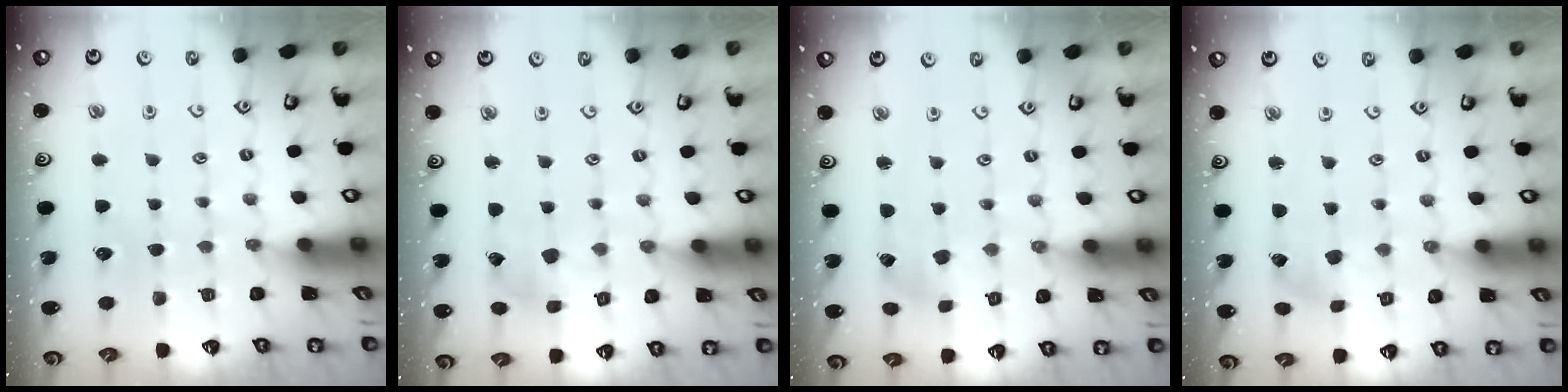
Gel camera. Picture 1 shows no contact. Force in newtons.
{"total": 3.7, "press": 3.7, "slide": 0.4}
{"total": 1.0, "press": 1.0, "slide": 0.0}
{"total": 0.0}